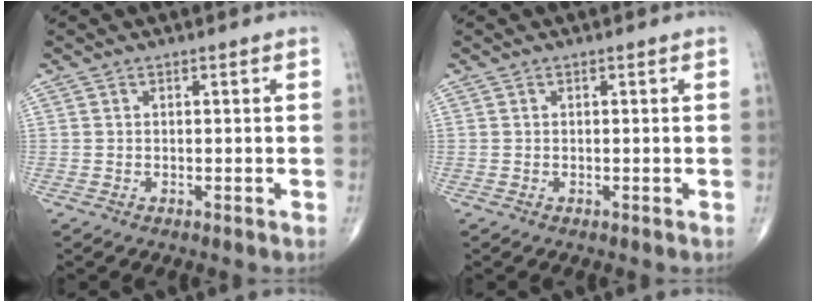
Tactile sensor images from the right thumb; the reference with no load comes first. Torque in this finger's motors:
{"motor_torque": [-0.02, -0.02, 0.18, -0.05, 0.01]}